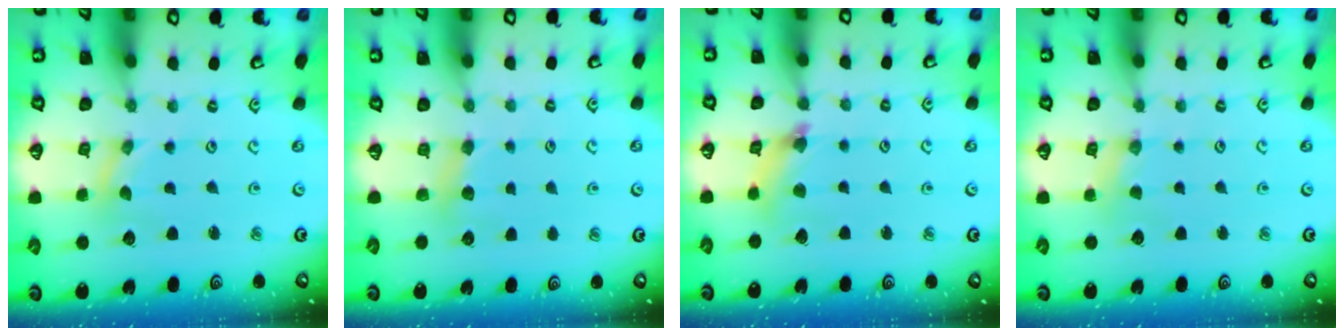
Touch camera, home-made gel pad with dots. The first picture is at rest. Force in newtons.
{"total": 3.9, "press": 3.9, "slide": 0.6}
{"total": 5.0, "press": 5.0, "slide": 0.4}
{"total": 2.8, "press": 2.7, "slide": 0.5}